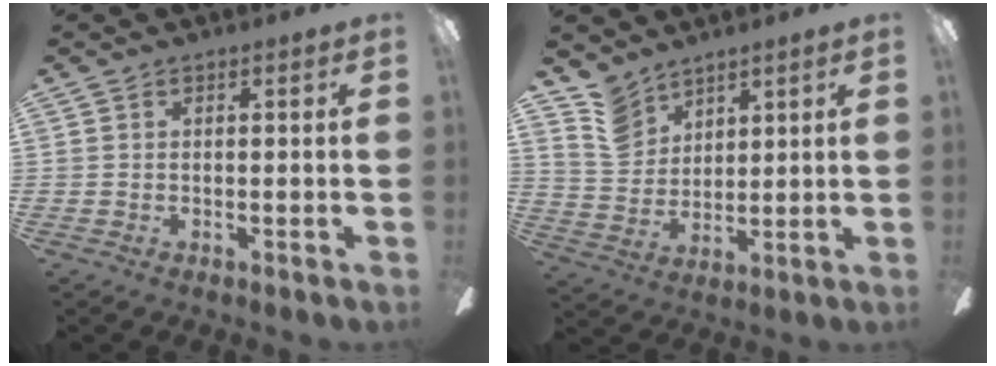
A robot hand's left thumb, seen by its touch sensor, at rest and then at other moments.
{"total": 8.3, "force": [5.9, 5.8, 0.4], "torque": [-0.022, -0.031, 0.116]}